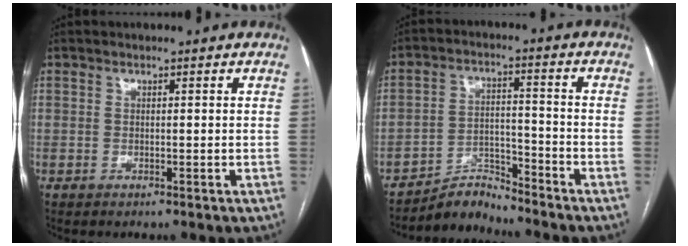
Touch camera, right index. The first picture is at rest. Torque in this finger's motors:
{"motor_torque": [-0.17, -0.24, -0.48, -0.12]}